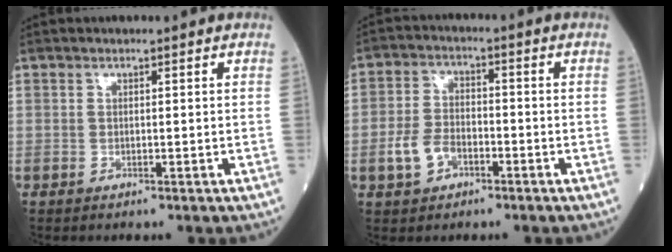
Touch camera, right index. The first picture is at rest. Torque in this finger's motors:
{"motor_torque": [0.21, -0.15, 0.15, 0.00]}